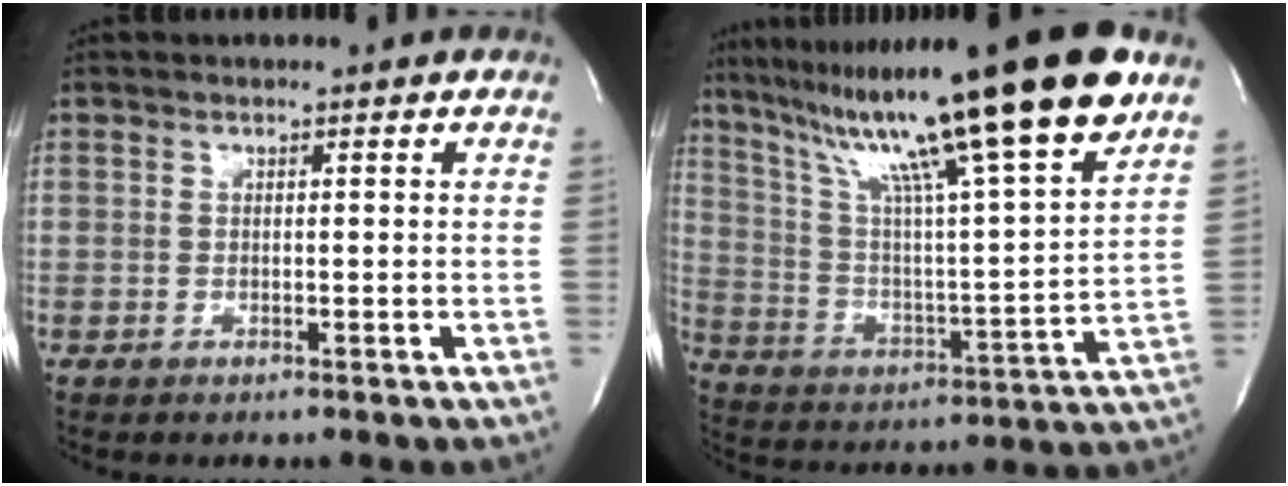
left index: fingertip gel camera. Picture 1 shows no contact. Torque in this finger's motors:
{"motor_torque": [0.28, -0.24, 0.83, 0.15]}